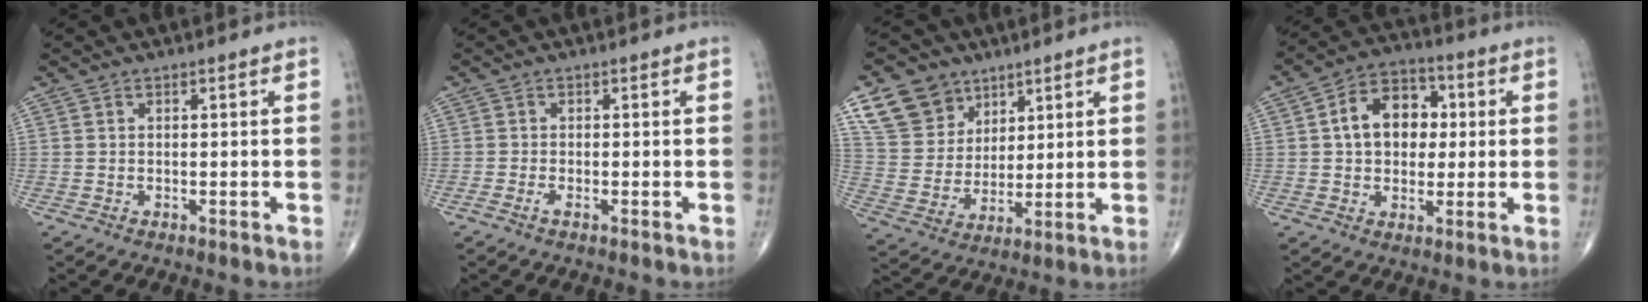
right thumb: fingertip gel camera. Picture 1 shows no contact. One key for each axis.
{"total": 1.0, "fx": -0.6, "fy": 0.2, "fz": 0.7, "tx": -0.020, "ty": -0.002, "tz": -0.016}
{"total": 12.4, "fx": 7.4, "fy": 9.3, "fz": 3.6, "tx": -0.046, "ty": -0.028, "tz": 0.150}
{"total": 11.8, "fx": 1.6, "fy": 8.5, "fz": 8.0, "tx": -0.089, "ty": 0.017, "tz": 0.018}